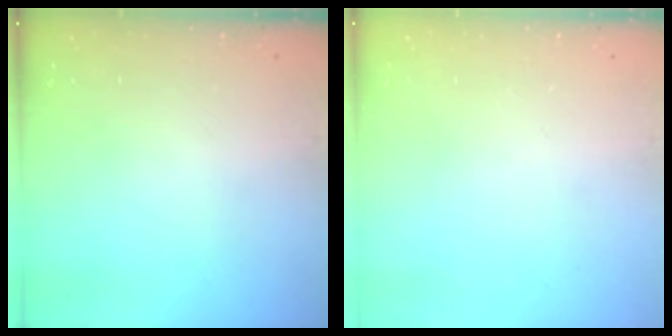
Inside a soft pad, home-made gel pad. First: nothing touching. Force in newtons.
{"total": 0.0}